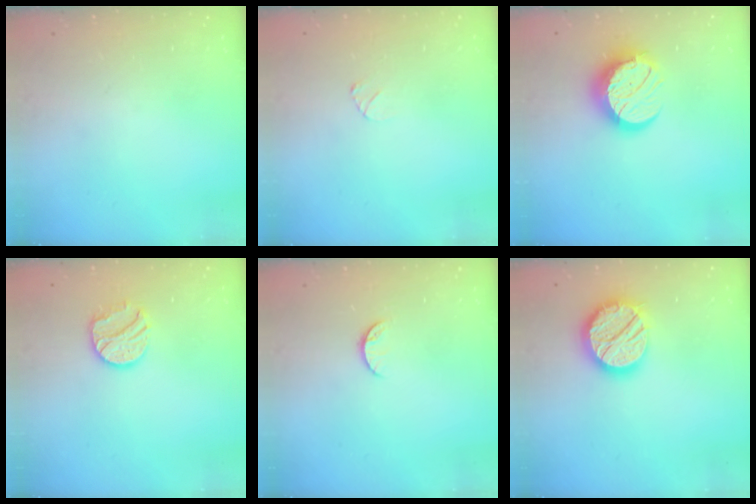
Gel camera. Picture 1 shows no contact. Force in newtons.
{"total": 2.6, "press": 2.6, "slide": 0.3}
{"total": 12.3, "press": 12.2, "slide": 0.9}
{"total": 11.1, "press": 11.0, "slide": 0.9}
{"total": 5.1, "press": 5.1, "slide": 0.5}
{"total": 16.3, "press": 16.2, "slide": 1.6}